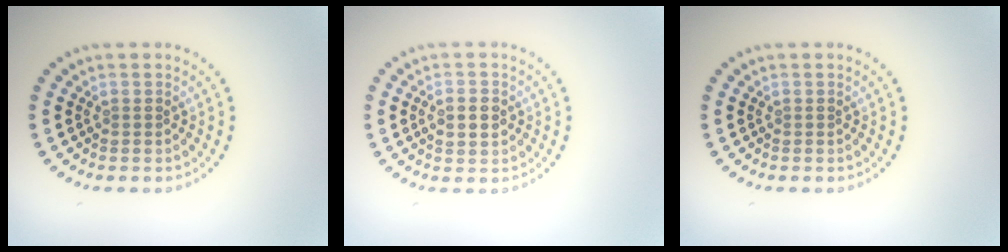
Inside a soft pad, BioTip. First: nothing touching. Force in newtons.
{"total": 2.9, "press": 2.9, "slide": 0.2}
{"total": 0.0}